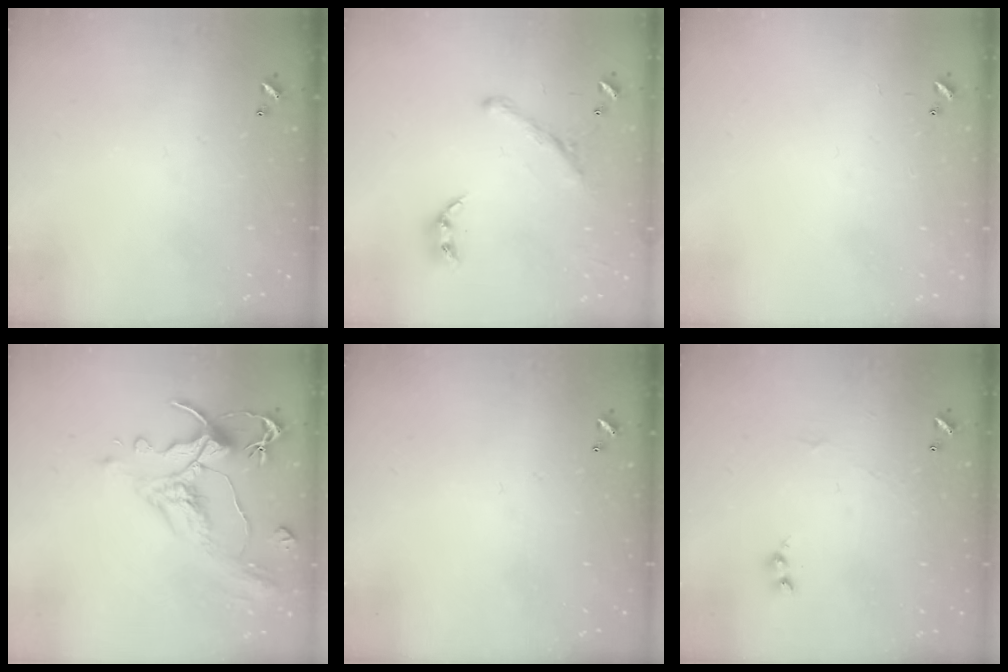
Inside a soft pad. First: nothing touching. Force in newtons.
{"total": 2.0, "press": 1.5, "slide": 1.2}
{"total": 8.5, "press": 8.4, "slide": 0.5}
{"total": 1.6, "press": 0.4, "slide": 1.6}
{"total": 0.0}
{"total": 1.7, "press": 1.6, "slide": 0.6}